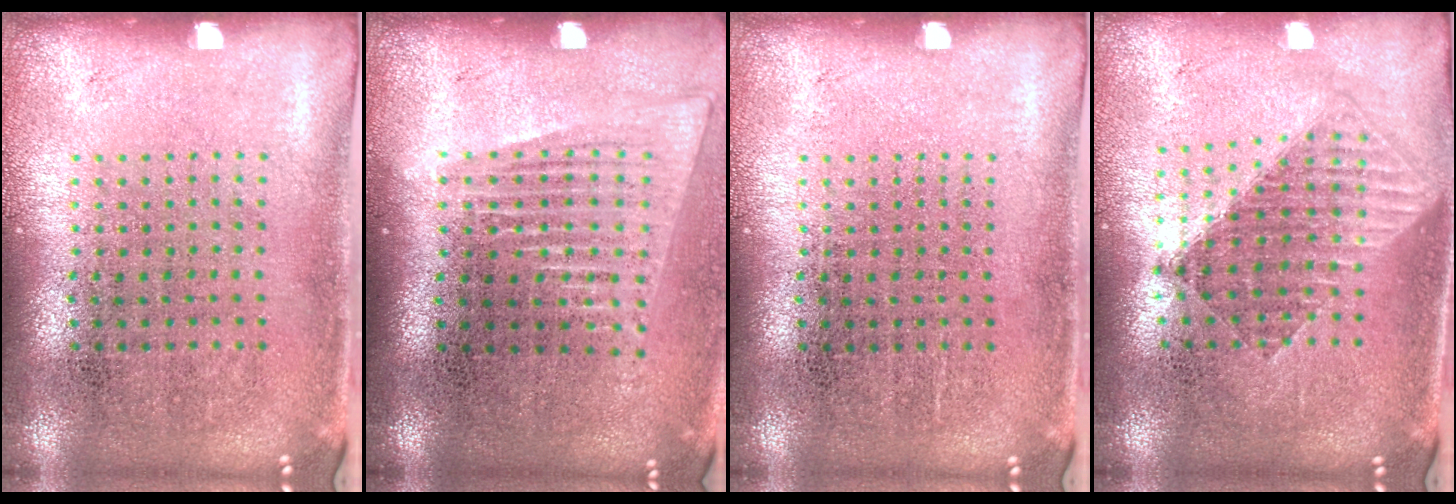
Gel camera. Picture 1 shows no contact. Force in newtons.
{"total": 1.4, "press": 1.3, "slide": 0.6}
{"total": 0.0}
{"total": 1.6, "press": 1.3, "slide": 0.9}